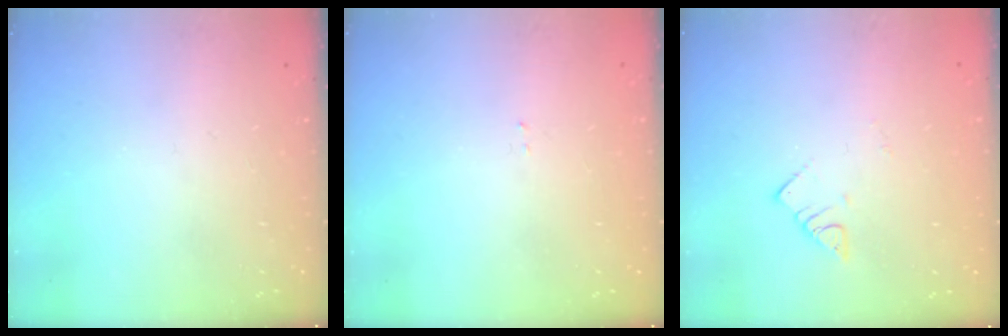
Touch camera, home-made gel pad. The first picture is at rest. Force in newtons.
{"total": 1.5, "press": 1.5, "slide": 0.2}
{"total": 2.4, "press": 2.4, "slide": 0.4}